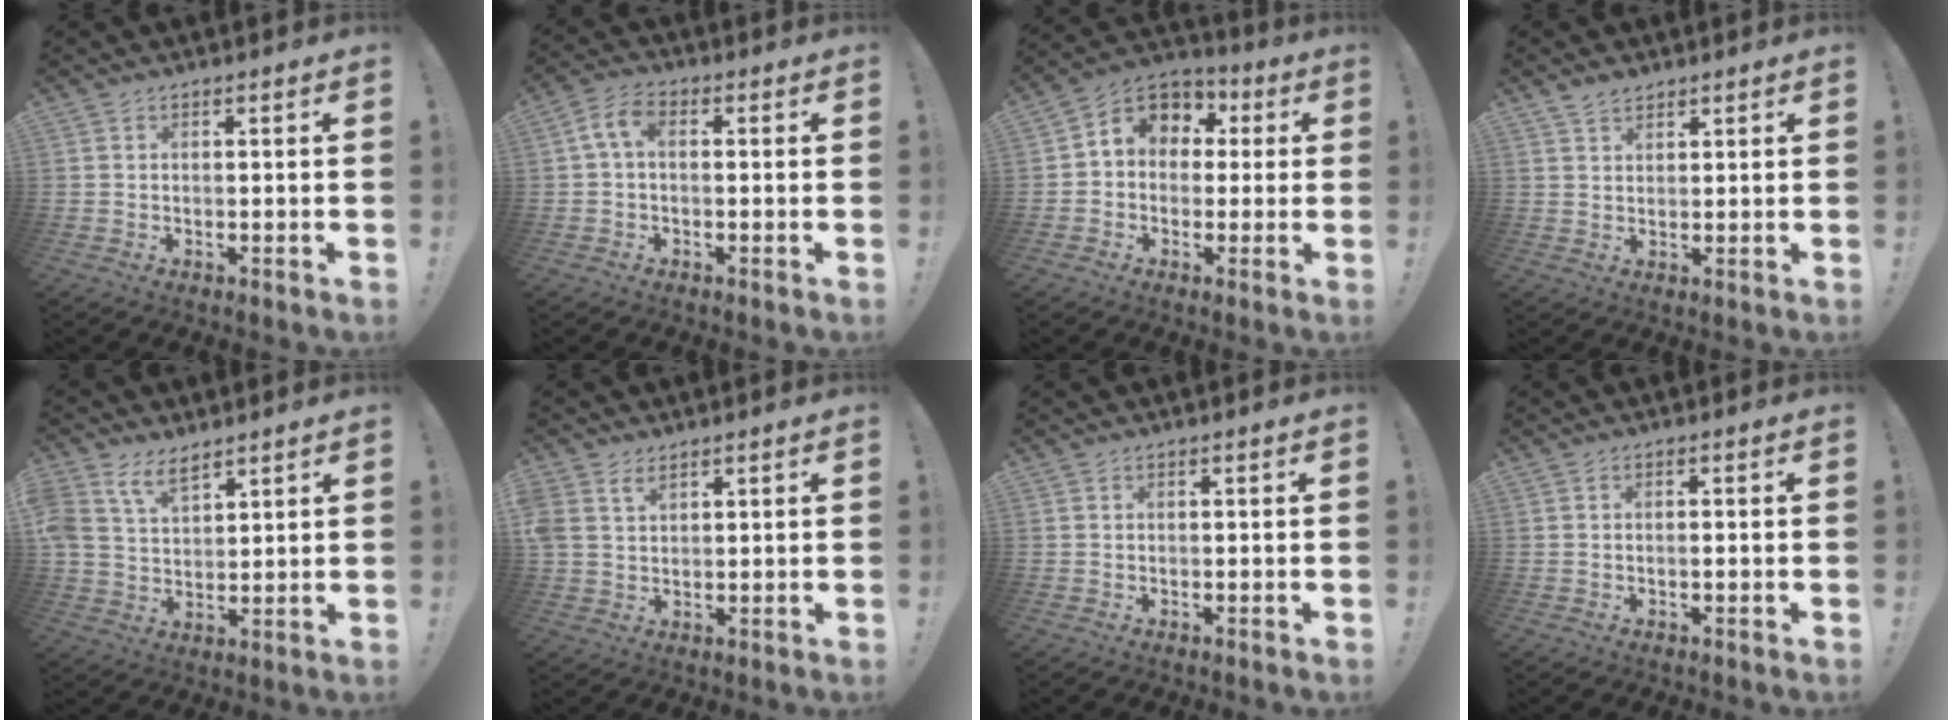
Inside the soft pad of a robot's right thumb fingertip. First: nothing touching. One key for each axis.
{"total": 5.7, "fx": 0.7, "fy": 3.1, "fz": 4.7, "tx": -0.101, "ty": 0.003, "tz": 0.014}
{"total": 8.3, "fx": 1.5, "fy": 7.2, "fz": 3.9, "tx": -0.054, "ty": -0.001, "tz": 0.034}
{"total": 3.0, "fx": 2.5, "fy": 1.4, "fz": 0.8, "tx": -0.012, "ty": -0.014, "tz": 0.046}
{"total": 9.2, "fx": 6.4, "fy": 5.0, "fz": 4.3, "tx": -0.097, "ty": -0.030, "tz": 0.126}
{"total": 4.3, "fx": 2.6, "fy": 2.7, "fz": 2.0, "tx": -0.040, "ty": -0.007, "tz": 0.051}
{"total": 0.0}
{"total": 0.7, "fx": -0.4, "fy": -0.1, "fz": 0.6, "tx": -0.004, "ty": -0.004, "tz": -0.009}